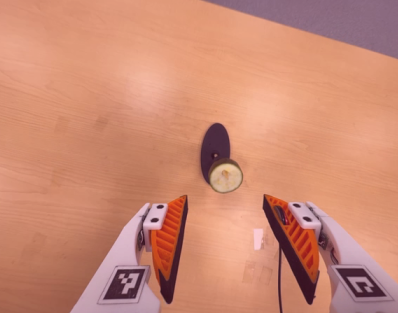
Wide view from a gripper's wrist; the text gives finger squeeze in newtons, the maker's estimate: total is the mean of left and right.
{"total": 0.0}